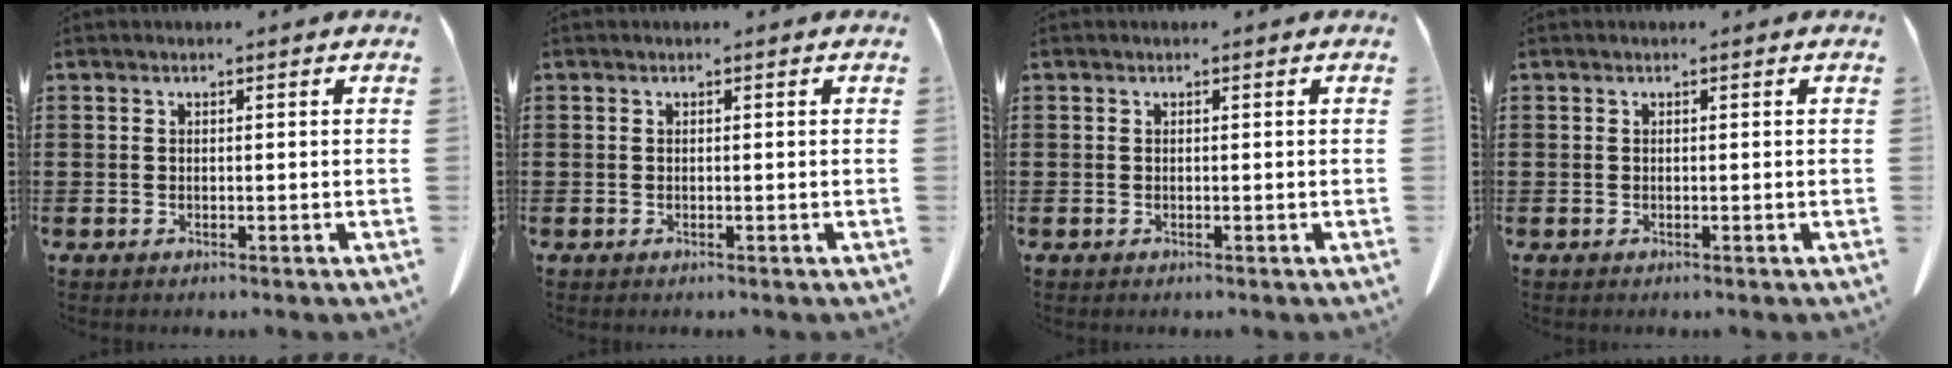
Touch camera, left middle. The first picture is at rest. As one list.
[{"total": 0.0}, {"total": 0.0}, {"total": 0.0}]